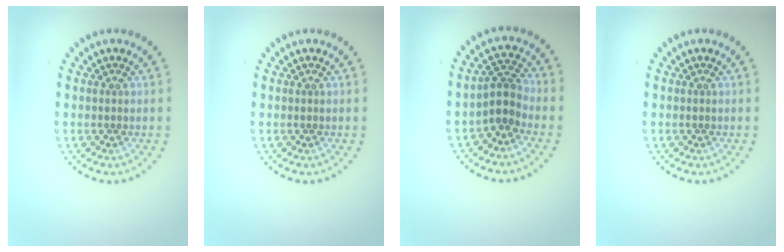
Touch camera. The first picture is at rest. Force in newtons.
{"total": 0.0}
{"total": 2.5, "press": 2.0, "slide": 1.5}
{"total": 0.0}